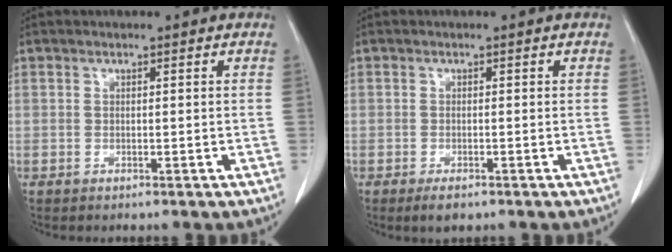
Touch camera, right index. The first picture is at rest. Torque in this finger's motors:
{"motor_torque": [-0.05, 0.00, 0.06, 0.00]}